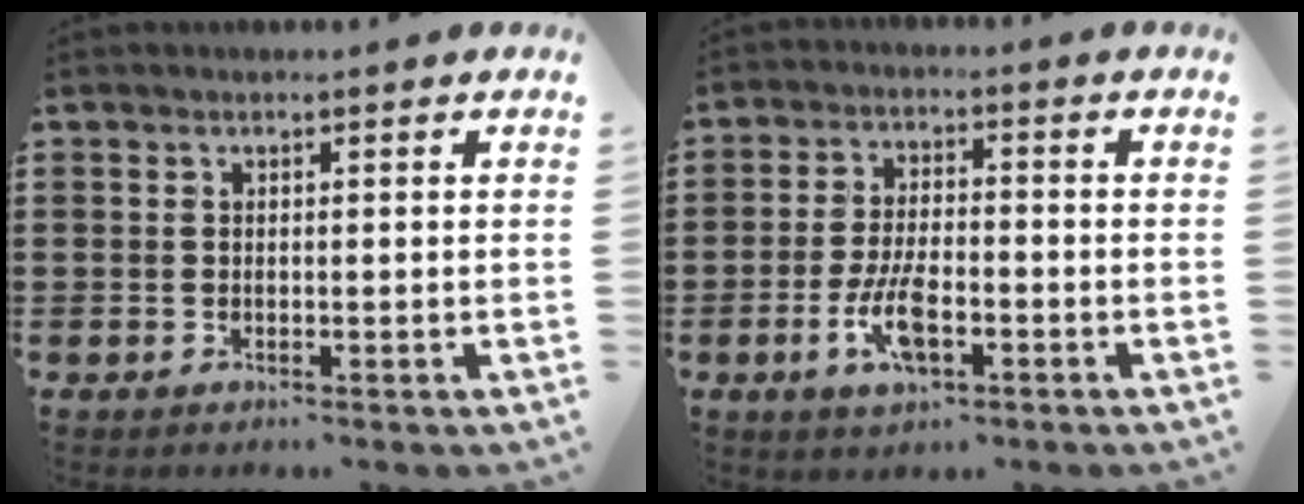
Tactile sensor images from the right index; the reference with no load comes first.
{"total": 6.8, "force": [-2.6, 2.7, 5.7], "torque": [-0.129, -0.009, -0.049]}